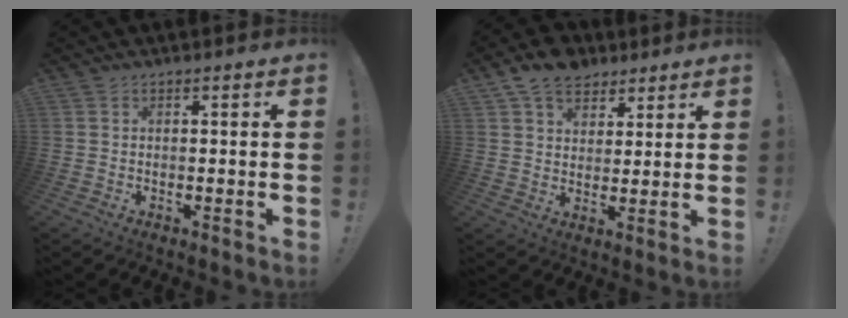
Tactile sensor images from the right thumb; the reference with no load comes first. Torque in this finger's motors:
{"motor_torque": [0.85, 0.90, 0.63, 0.63, 0.01]}